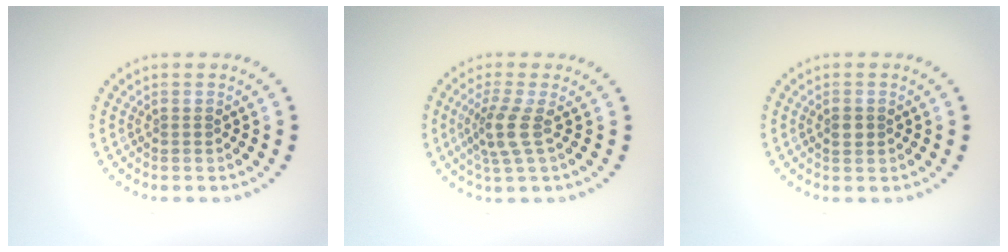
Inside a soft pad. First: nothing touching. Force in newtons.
{"total": 2.7, "press": 2.1, "slide": 1.8}
{"total": 1.3, "press": 1.3, "slide": 0.1}